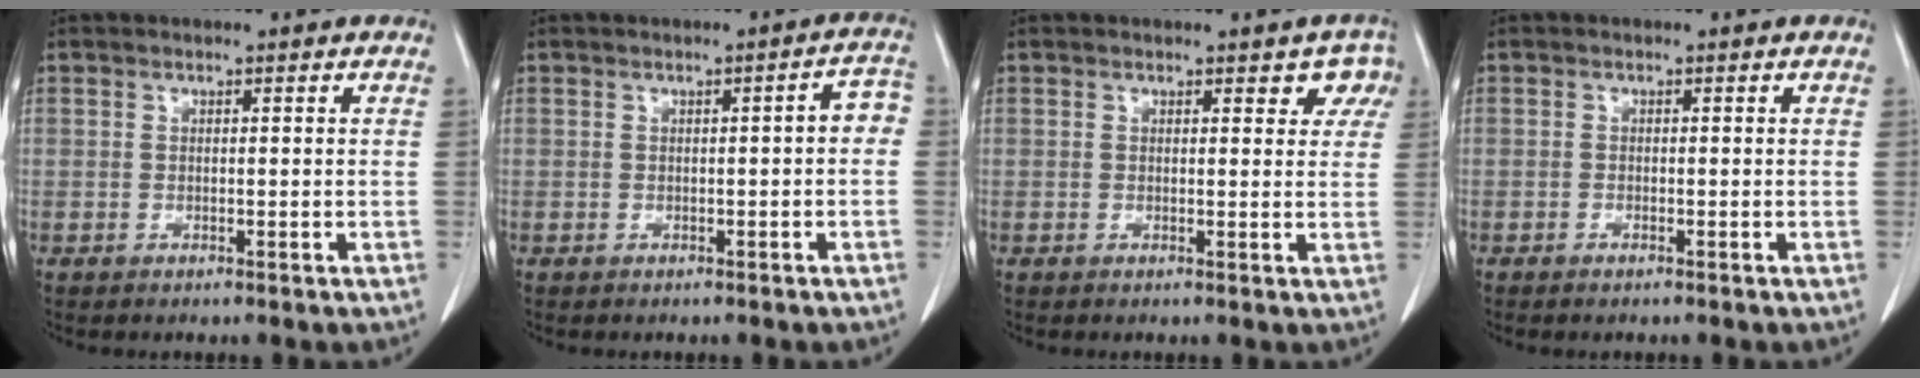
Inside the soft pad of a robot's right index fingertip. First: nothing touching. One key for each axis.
{"total": 3.0, "fx": -0.2, "fy": 0.7, "fz": 2.9, "tx": -0.031, "ty": 0.012, "tz": -0.006}
{"total": 3.4, "fx": 2.1, "fy": 1.8, "fz": 2.0, "tx": -0.003, "ty": 0.005, "tz": 0.014}
{"total": 0.6, "fx": -0.5, "fy": 0.1, "fz": 0.4, "tx": -0.009, "ty": -0.001, "tz": -0.004}